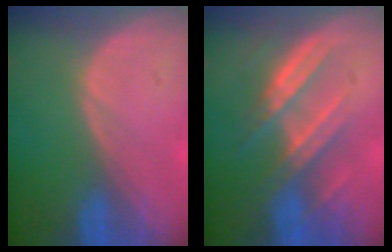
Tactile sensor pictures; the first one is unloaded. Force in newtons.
{"total": 7.2, "press": 7.0, "slide": 1.7}